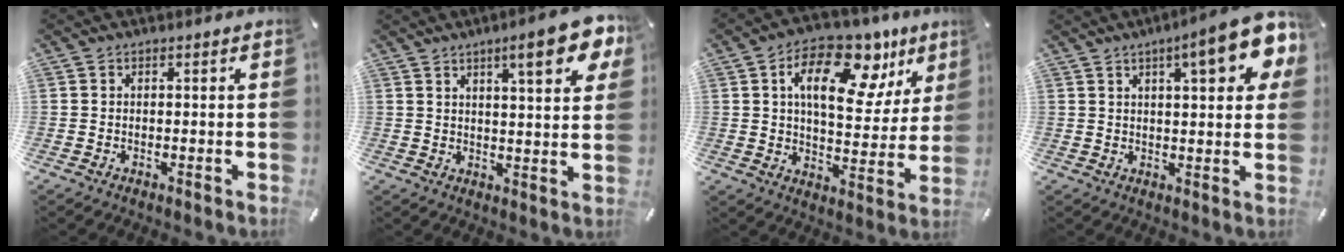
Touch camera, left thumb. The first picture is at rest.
{"total": 11.5, "force": [6.5, 3.0, 9.0], "torque": [-0.120, -0.031, 0.101]}
{"total": 17.9, "force": [8.7, 10.0, 12.0], "torque": [-0.177, -0.044, 0.141]}
{"total": 13.8, "force": [6.9, 4.5, 11.0], "torque": [-0.152, -0.029, 0.109]}